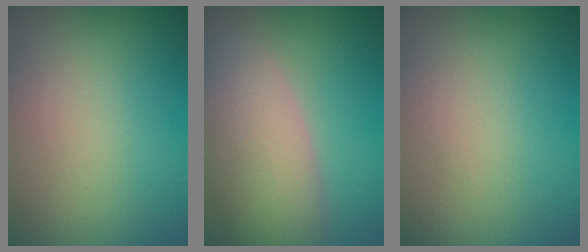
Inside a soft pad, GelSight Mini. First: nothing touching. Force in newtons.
{"total": 7.8, "press": 7.8, "slide": 0.5}
{"total": 0.0}